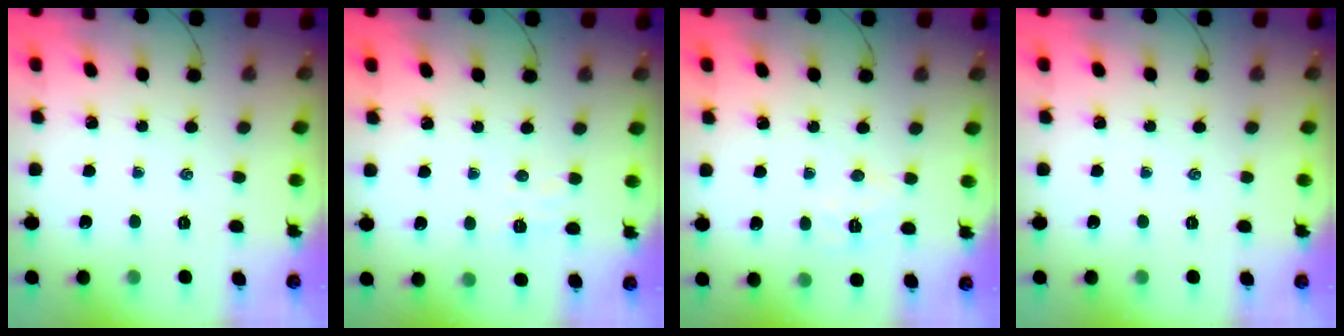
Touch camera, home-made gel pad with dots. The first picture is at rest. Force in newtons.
{"total": 4.7, "press": 4.6, "slide": 1.2}
{"total": 4.9, "press": 4.8, "slide": 0.7}
{"total": 0.0}